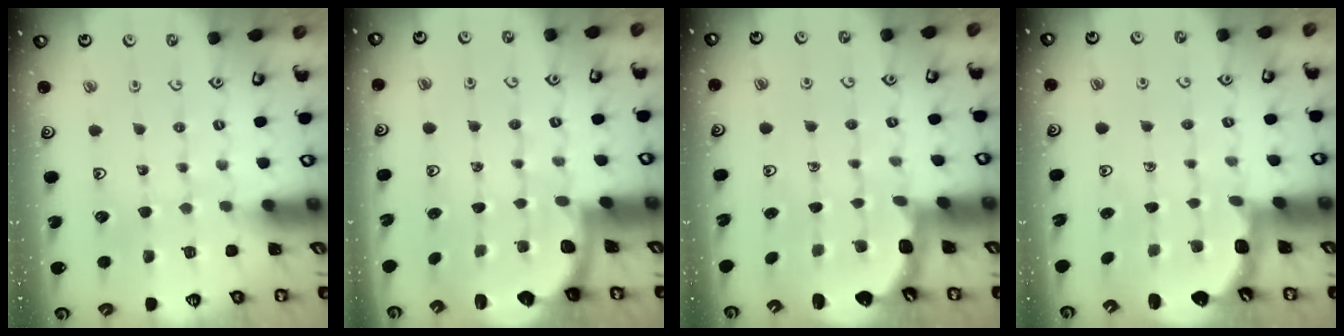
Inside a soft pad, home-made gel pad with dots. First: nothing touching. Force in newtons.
{"total": 2.1, "press": 1.9, "slide": 0.8}
{"total": 2.6, "press": 2.2, "slide": 1.3}
{"total": 2.6, "press": 2.2, "slide": 1.3}